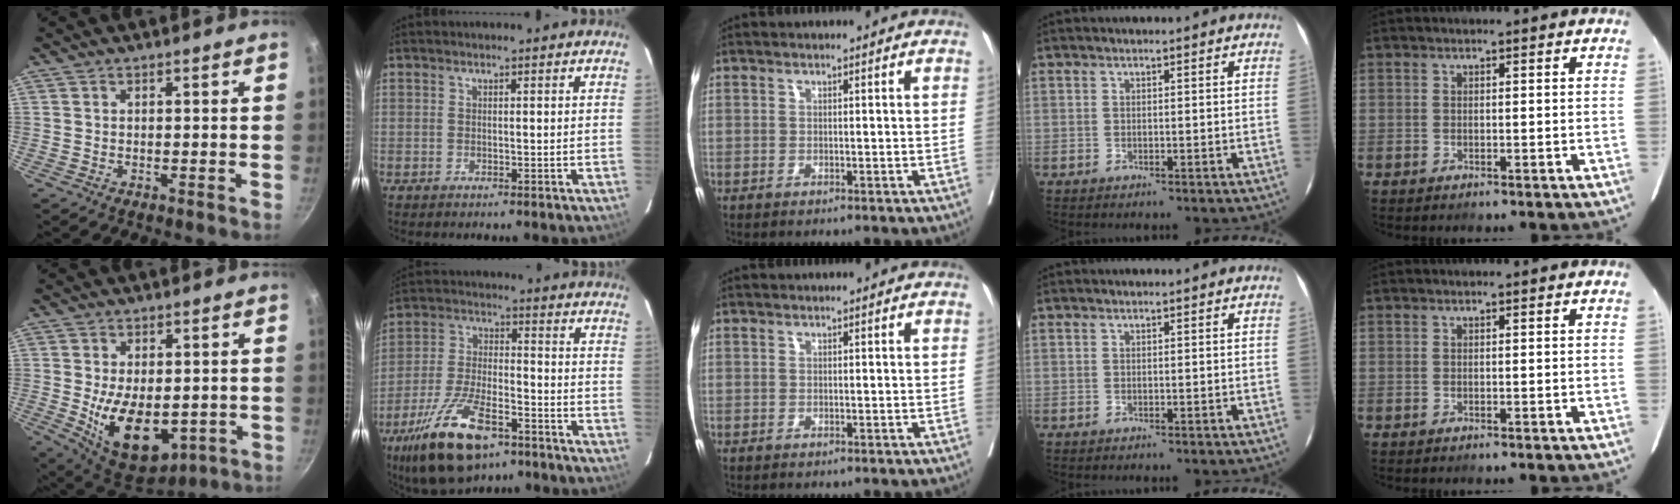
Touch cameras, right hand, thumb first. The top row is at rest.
{"thumb": {"total": 14.7, "force": [-2.7, 8.5, 11.7], "torque": [-0.171, -0.011, -0.016]}, "index": {"total": 15.0, "force": [-9.4, 5.0, 10.6], "torque": [-0.219, -0.015, -0.166]}}